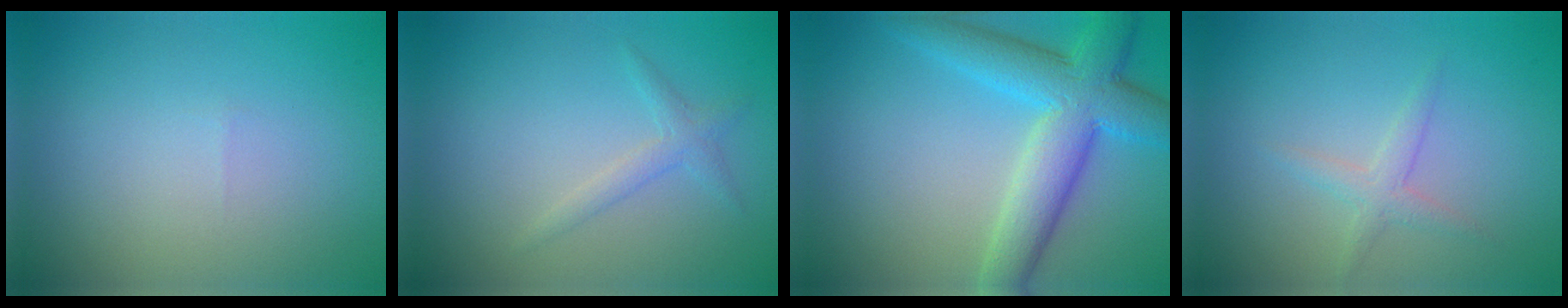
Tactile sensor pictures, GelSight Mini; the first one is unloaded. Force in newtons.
{"total": 1.5, "press": 1.5, "slide": 0.1}
{"total": 7.7, "press": 7.7, "slide": 0.3}
{"total": 1.6, "press": 1.6, "slide": 0.1}